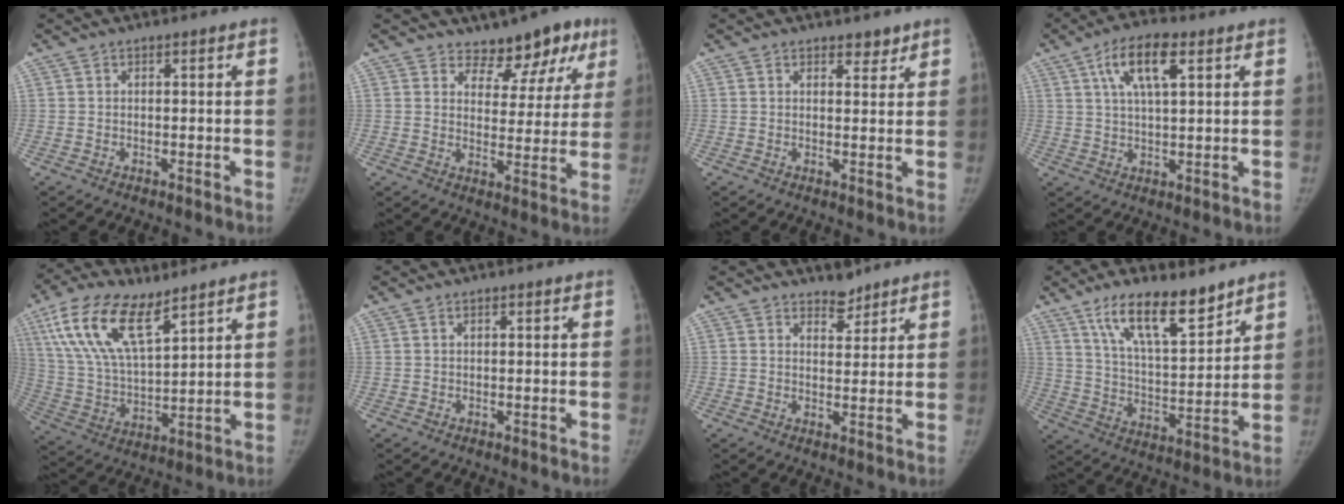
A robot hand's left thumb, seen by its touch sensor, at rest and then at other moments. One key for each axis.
{"total": 9.7, "fx": 7.1, "fy": 5.4, "fz": 3.9, "tx": -0.003, "ty": -0.044, "tz": 0.087}
{"total": 2.4, "fx": 1.9, "fy": 1.2, "fz": 0.9, "tx": 0.004, "ty": -0.013, "tz": 0.025}
{"total": 9.8, "fx": 4.2, "fy": 3.6, "fz": 8.0, "tx": -0.144, "ty": -0.002, "tz": 0.075}
{"total": 17.3, "fx": 9.9, "fy": 7.1, "fz": 12.3, "tx": -0.230, "ty": -0.030, "tz": 0.193}
{"total": 0.6, "fx": 0.3, "fy": 0.3, "fz": 0.4, "tx": -0.009, "ty": 0.002, "tz": 0.004}
{"total": 3.3, "fx": 2.8, "fy": 1.5, "fz": 0.6, "tx": 0.011, "ty": -0.023, "tz": 0.044}
{"total": 15.2, "fx": 10.5, "fy": 4.9, "fz": 9.8, "tx": -0.142, "ty": -0.062, "tz": 0.193}